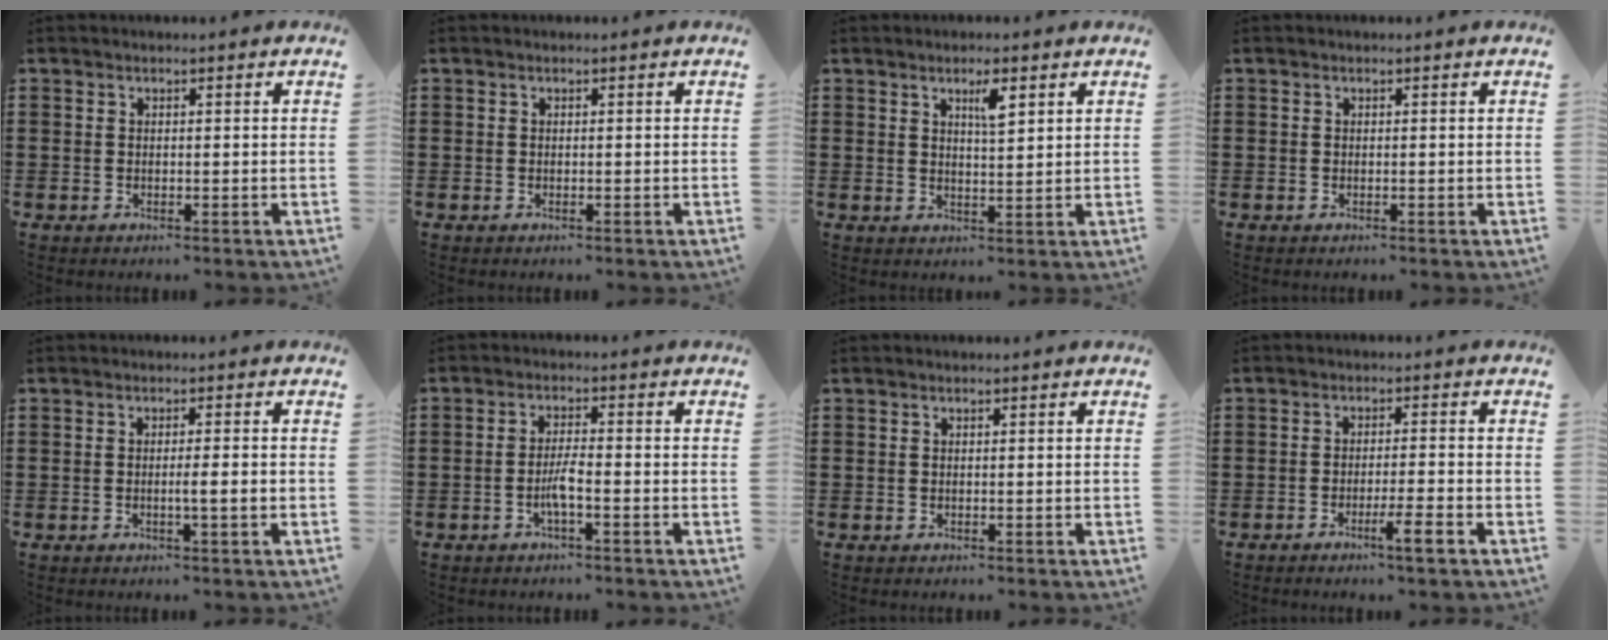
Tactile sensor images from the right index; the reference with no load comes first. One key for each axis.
{"total": 0.0}
{"total": 3.3, "fx": 1.9, "fy": 0.7, "fz": 2.6, "tx": -0.039, "ty": -0.001, "tz": 0.027}
{"total": 0.0}
{"total": 2.3, "fx": -0.5, "fy": -0.1, "fz": 2.3, "tx": -0.037, "ty": -0.004, "tz": -0.010}
{"total": 3.2, "fx": -1.5, "fy": 0.2, "fz": 2.8, "tx": -0.067, "ty": -0.006, "tz": -0.032}
{"total": 0.0}
{"total": 4.3, "fx": -2.8, "fy": -0.1, "fz": 3.3, "tx": -0.051, "ty": -0.007, "tz": -0.047}